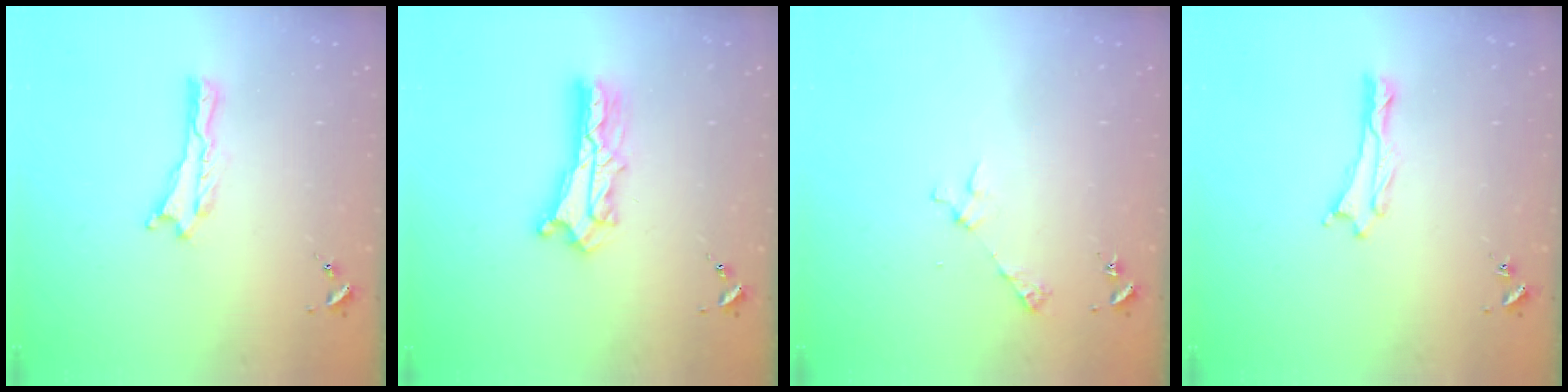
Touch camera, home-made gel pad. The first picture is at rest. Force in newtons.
{"total": 5.8, "press": 5.8, "slide": 0.4}
{"total": 3.3, "press": 3.3, "slide": 0.2}
{"total": 0.0}